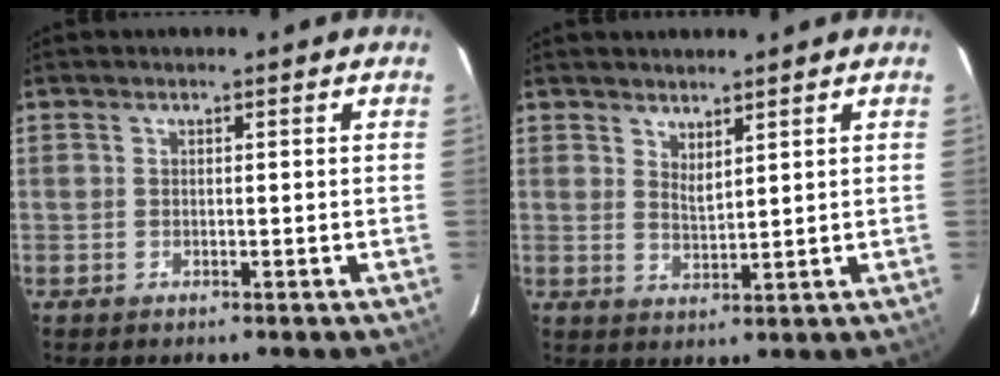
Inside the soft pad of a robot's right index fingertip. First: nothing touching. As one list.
[{"total": 2.9, "force": [2.5, 0.6, 1.5], "torque": [-0.024, -0.004, 0.042]}]